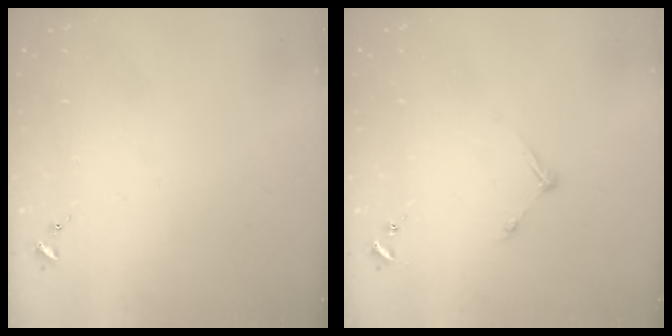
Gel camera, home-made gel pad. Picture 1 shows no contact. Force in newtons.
{"total": 5.6, "press": 5.6, "slide": 0.6}